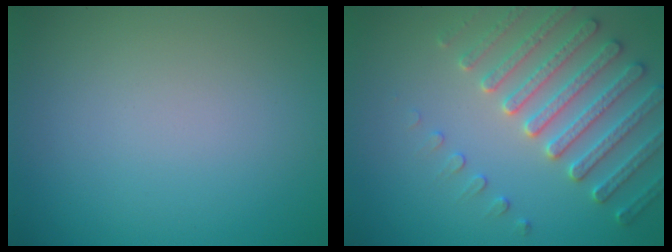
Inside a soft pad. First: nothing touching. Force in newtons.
{"total": 4.5, "press": 4.5, "slide": 0.6}